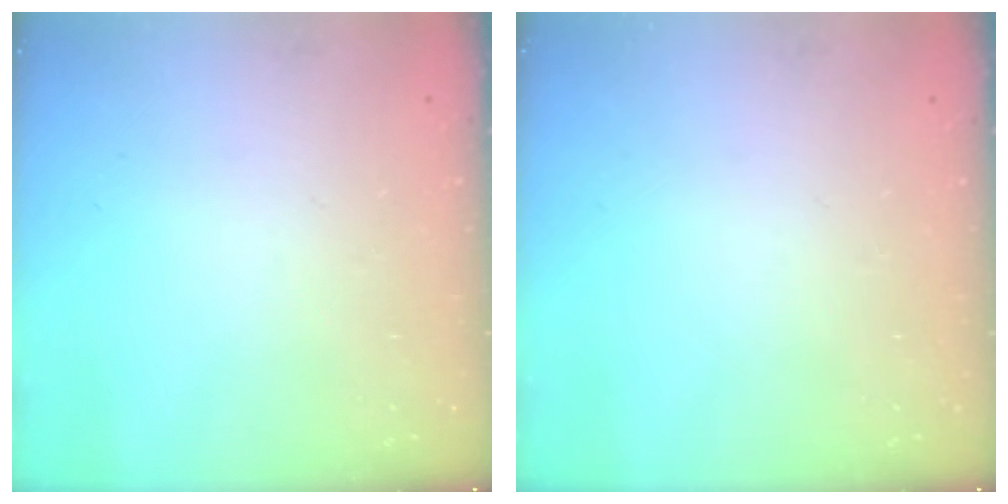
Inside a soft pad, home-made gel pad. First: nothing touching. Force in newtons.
{"total": 0.0}